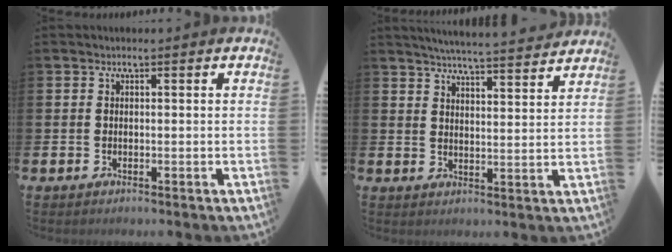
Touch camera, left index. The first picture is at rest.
{"total": 5.3, "force": [5.2, -0.3, 0.9], "torque": [-0.031, -0.038, 0.092]}